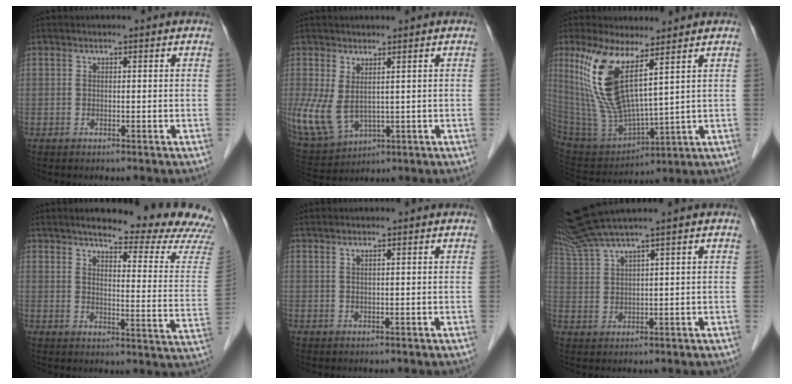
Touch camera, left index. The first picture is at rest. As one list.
[{"total": 12.4, "force": [0.0, 7.8, 9.6], "torque": [-0.246, -0.012, 0.028]}, {"total": 13.4, "force": [5.9, 2.7, 11.8], "torque": [-0.261, -0.011, 0.126]}, {"total": 19.7, "force": [17.6, 0.8, 8.7], "torque": [-0.106, -0.071, 0.202]}, {"total": 1.0, "force": [0.6, -0.1, 0.7], "torque": [-0.021, 0.008, 0.016]}, {"total": 6.2, "force": [5.2, -1.8, 2.8], "torque": [-0.075, 0.008, 0.116]}]